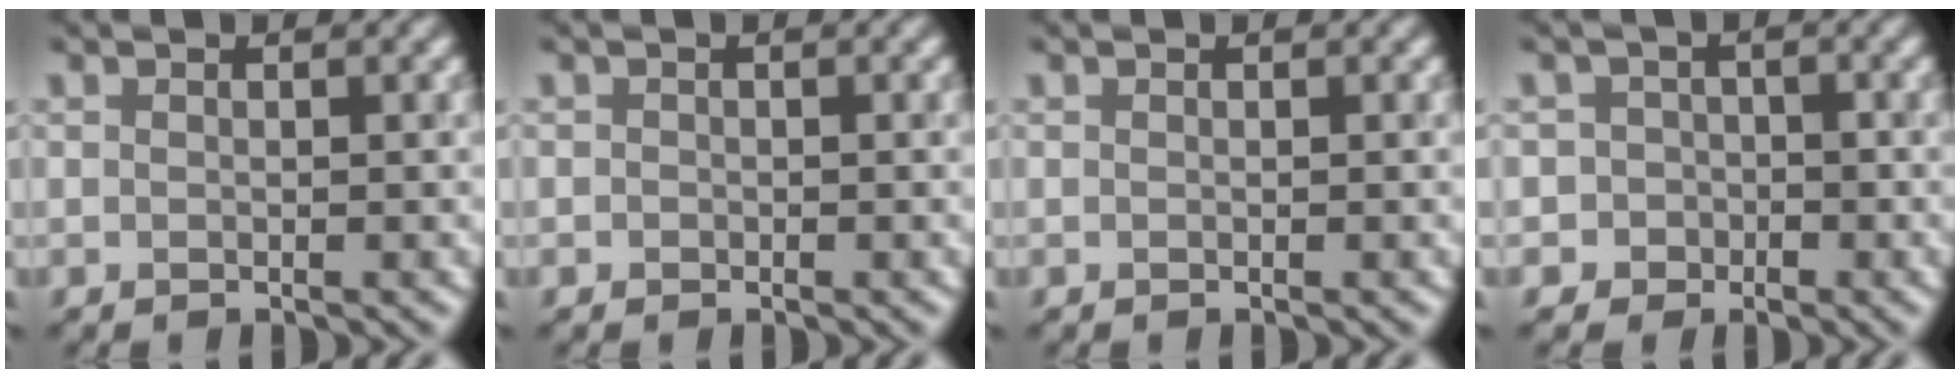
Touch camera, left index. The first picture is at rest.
{"total": 0.0}
{"total": 0.0}
{"total": 3.0, "force": [-1.1, 2.8, 0.0], "torque": [0.038, 0.007, -0.034]}